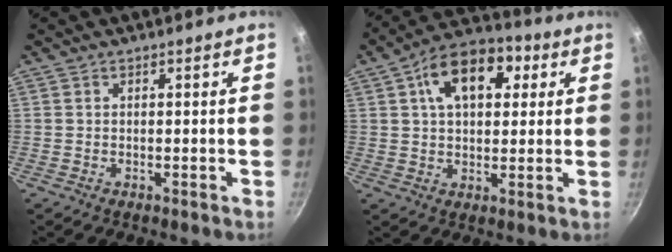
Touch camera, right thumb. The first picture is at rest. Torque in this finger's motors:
{"motor_torque": [0.13, 0.32, 0.02, 0.02, 0.13]}